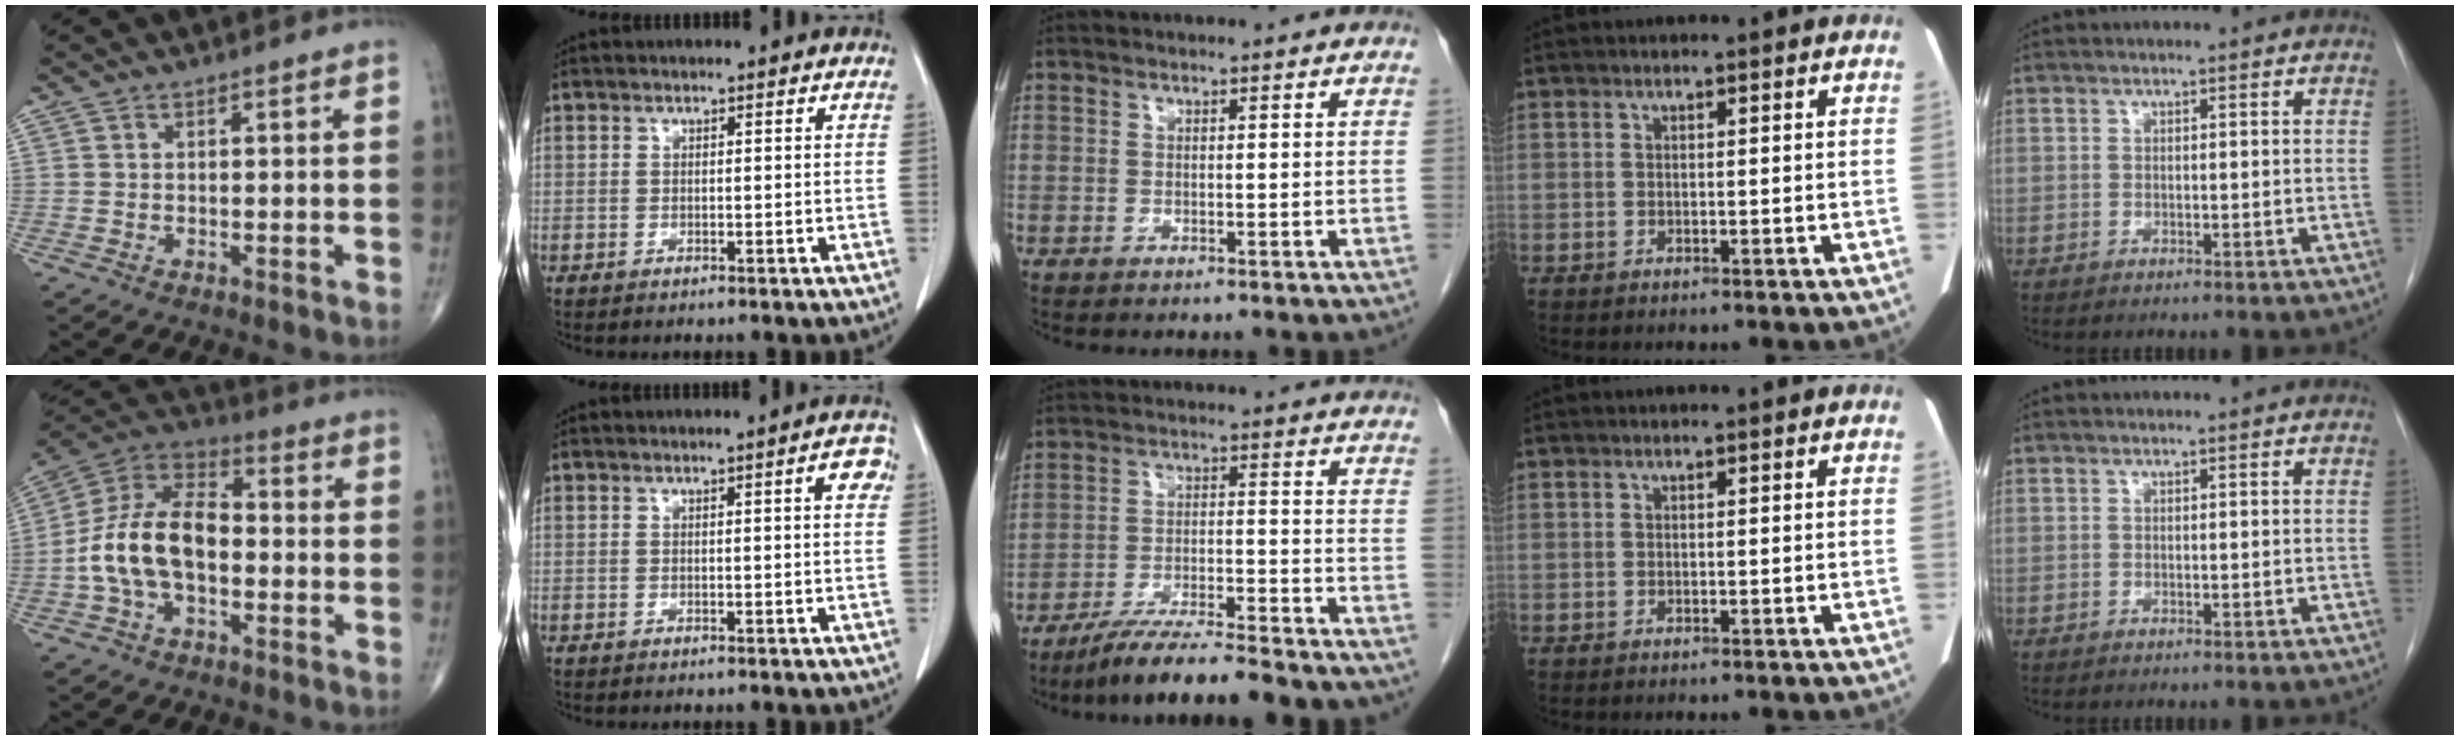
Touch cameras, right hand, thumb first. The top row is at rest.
{"thumb": {"total": 15.1, "force": [-2.4, 9.0, 11.9], "torque": [-0.221, 0.043, -0.051]}, "index": {"total": 2.9, "force": [1.0, 0.3, 2.7], "torque": [-0.025, 0.005, 0.009]}, "middle": {"total": 13.7, "force": [-11.8, 0.7, 6.8], "torque": [-0.102, -0.012, -0.187]}}